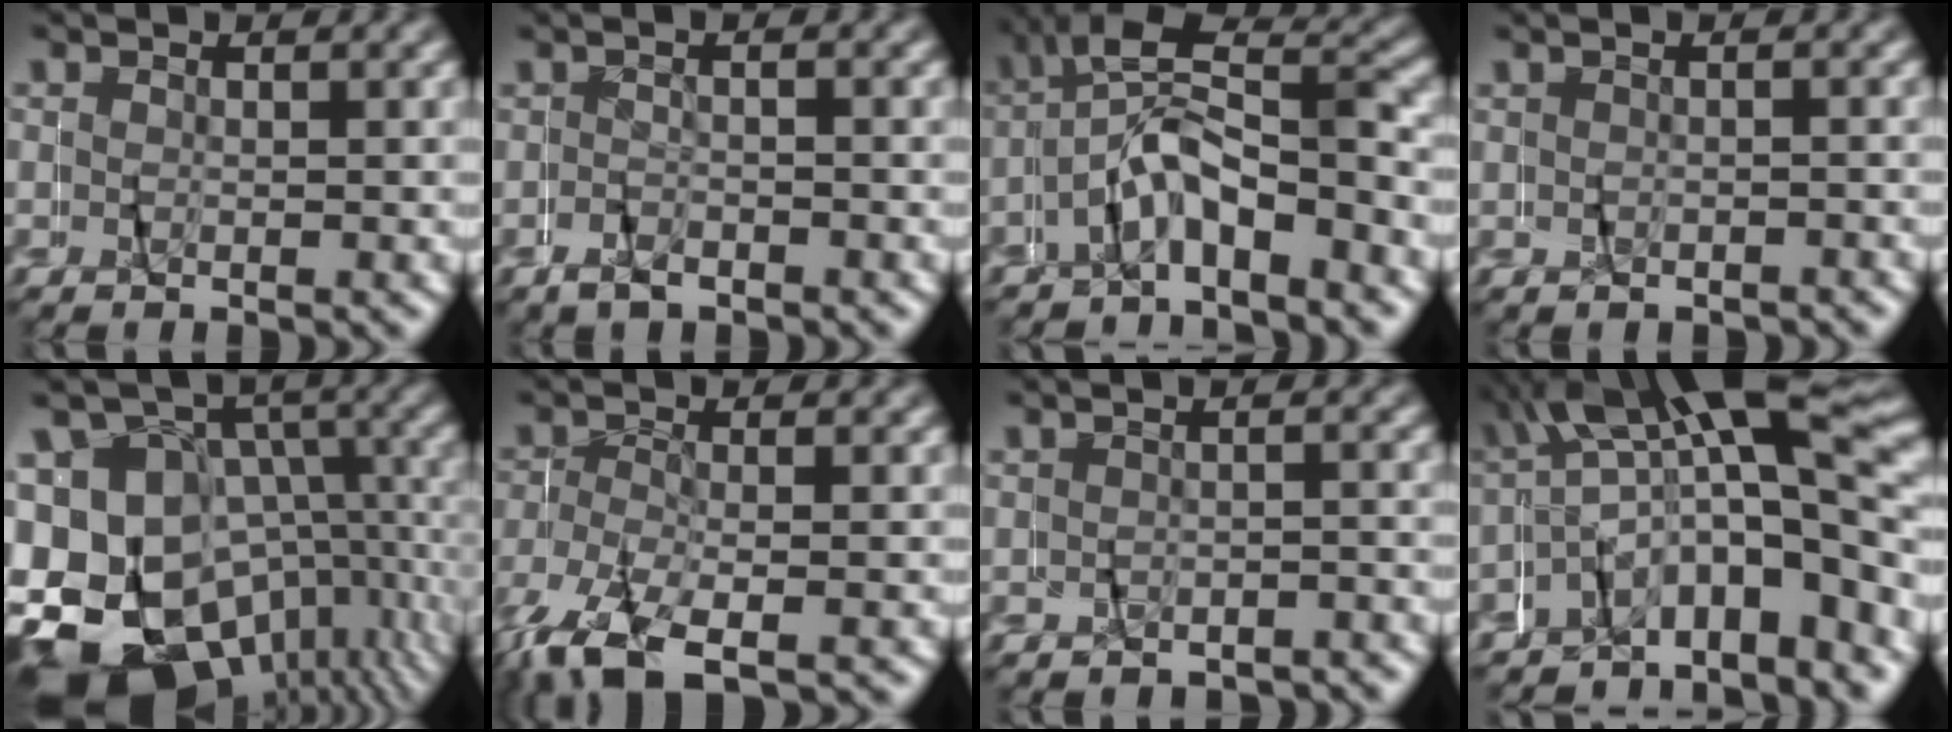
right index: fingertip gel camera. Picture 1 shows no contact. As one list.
[{"total": 1.5, "force": [-1.5, 0.4, 0.3], "torque": [-0.012, 0.009, -0.032]}, {"total": 5.8, "force": [-1.1, 3.8, 4.1], "torque": [-0.083, -0.004, -0.028]}, {"total": 0.7, "force": [-0.5, 0.4, 0.5], "torque": [-0.018, -0.002, -0.005]}, {"total": 19.1, "force": [-6.9, 15.1, 9.6], "torque": [-0.184, -0.073, -0.094]}, {"total": 6.6, "force": [-4.8, 3.1, 3.3], "torque": [-0.103, -0.032, -0.058]}, {"total": 1.8, "force": [-1.3, 1.2, 0.4], "torque": [-0.014, 0.005, -0.024]}, {"total": 9.2, "force": [0.1, 4.1, 8.3], "torque": [-0.116, 0.019, -0.005]}]